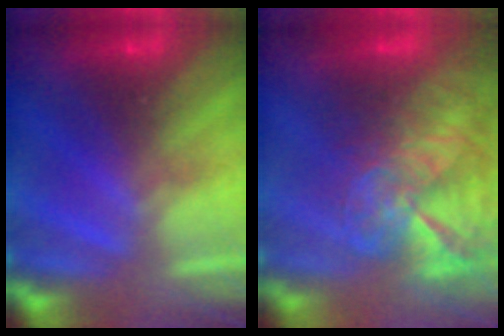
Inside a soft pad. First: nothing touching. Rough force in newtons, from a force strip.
{"total": 7.8}